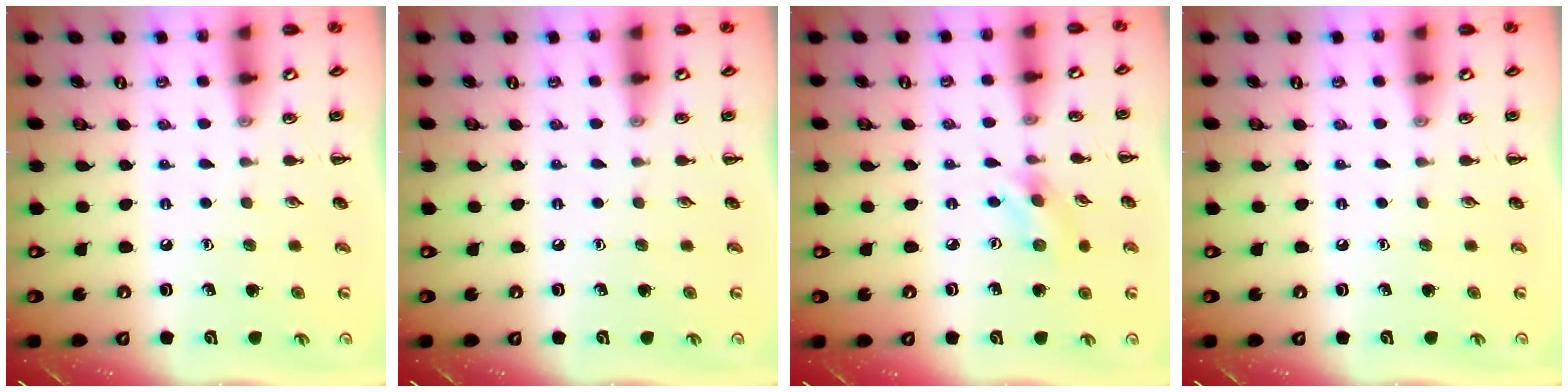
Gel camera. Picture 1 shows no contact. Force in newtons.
{"total": 0.0}
{"total": 2.7, "press": 2.6, "slide": 0.6}
{"total": 0.0}